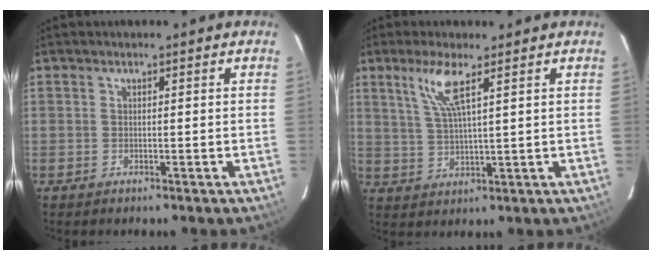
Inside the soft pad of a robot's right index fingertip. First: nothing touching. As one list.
[{"total": 6.3, "force": [3.4, 0.5, 5.3], "torque": [-0.114, -0.002, 0.072]}]